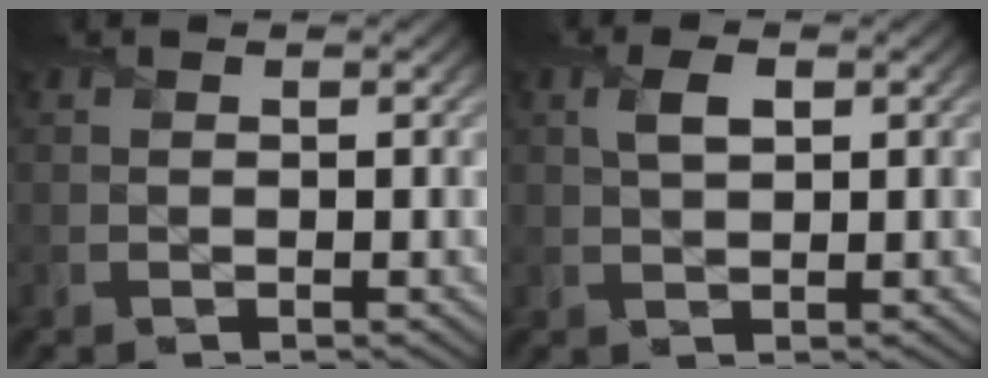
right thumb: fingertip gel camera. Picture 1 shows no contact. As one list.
[{"total": 2.4, "force": [1.0, 1.0, 2.0], "torque": [-0.046, 0.006, 0.018]}]